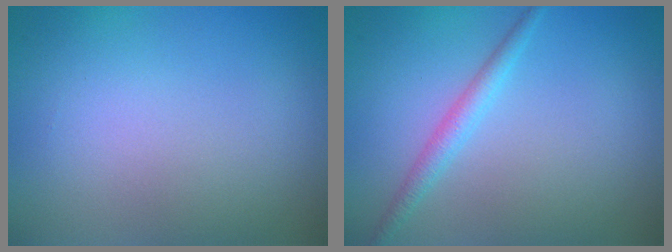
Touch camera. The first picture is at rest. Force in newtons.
{"total": 1.7, "press": 1.7, "slide": 0.1}